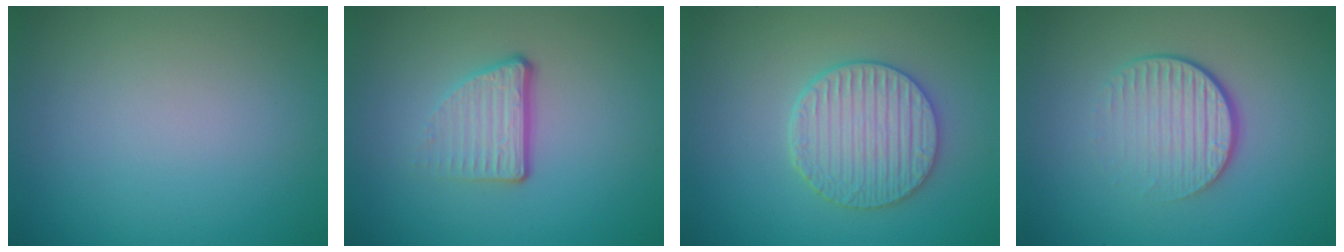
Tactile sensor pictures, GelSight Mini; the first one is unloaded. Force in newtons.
{"total": 3.4, "press": 2.2, "slide": 2.7}
{"total": 4.6, "press": 4.0, "slide": 2.2}
{"total": 4.3, "press": 2.6, "slide": 3.4}